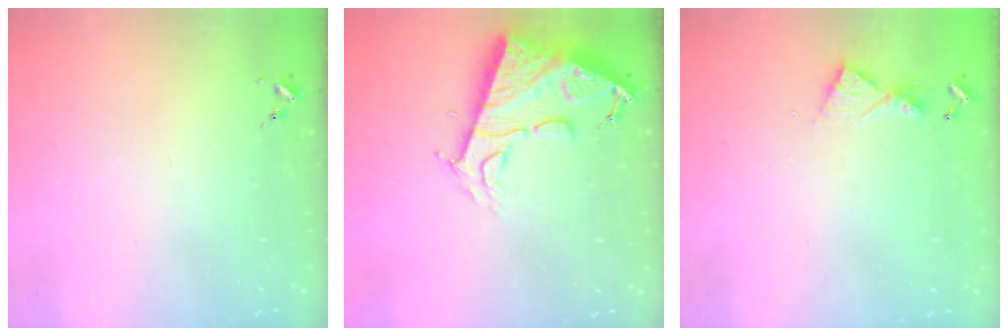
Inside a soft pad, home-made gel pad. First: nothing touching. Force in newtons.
{"total": 13.8, "press": 13.7, "slide": 1.3}
{"total": 6.7, "press": 6.6, "slide": 0.6}